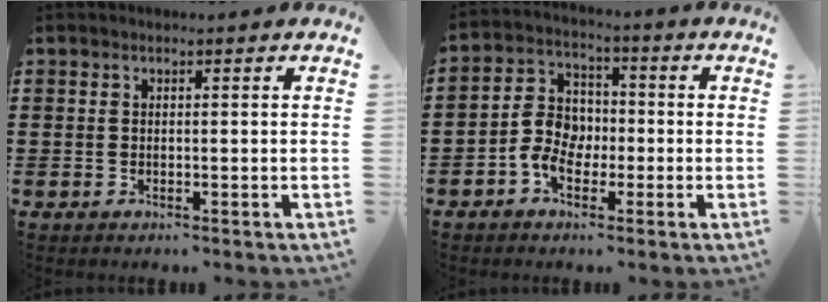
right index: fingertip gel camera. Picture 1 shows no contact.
{"total": 6.3, "force": [-1.9, 4.7, 3.8], "torque": [-0.096, 0.006, -0.040]}